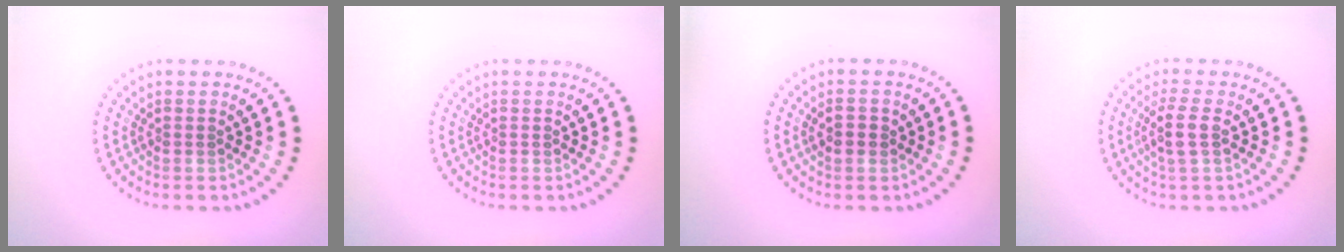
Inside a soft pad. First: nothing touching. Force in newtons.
{"total": 0.0}
{"total": 1.2, "press": 1.1, "slide": 0.1}
{"total": 2.4, "press": 2.1, "slide": 1.3}